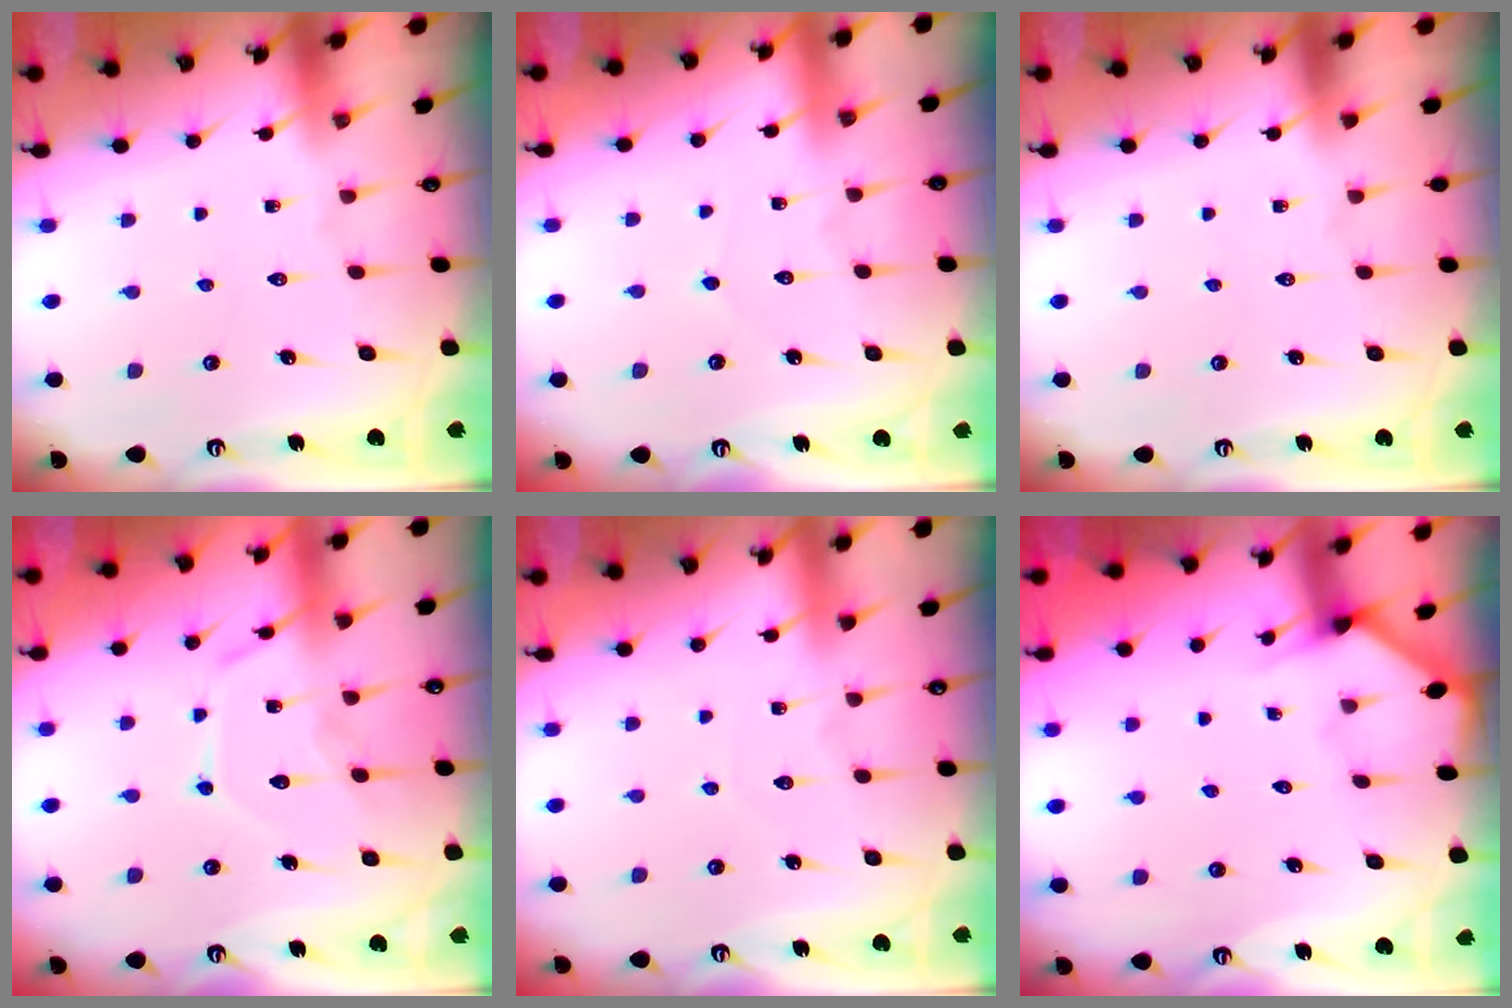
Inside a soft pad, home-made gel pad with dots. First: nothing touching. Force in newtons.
{"total": 2.6, "press": 2.6, "slide": 0.2}
{"total": 0.0}
{"total": 12.4, "press": 12.4, "slide": 1.1}
{"total": 2.7, "press": 2.7, "slide": 0.4}
{"total": 1.7, "press": 1.7, "slide": 0.2}